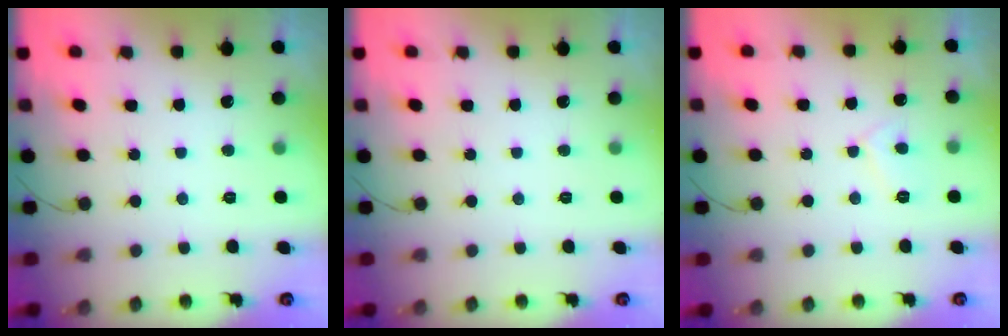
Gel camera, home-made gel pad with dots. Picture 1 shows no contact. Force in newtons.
{"total": 0.0}
{"total": 6.3, "press": 6.3, "slide": 0.5}